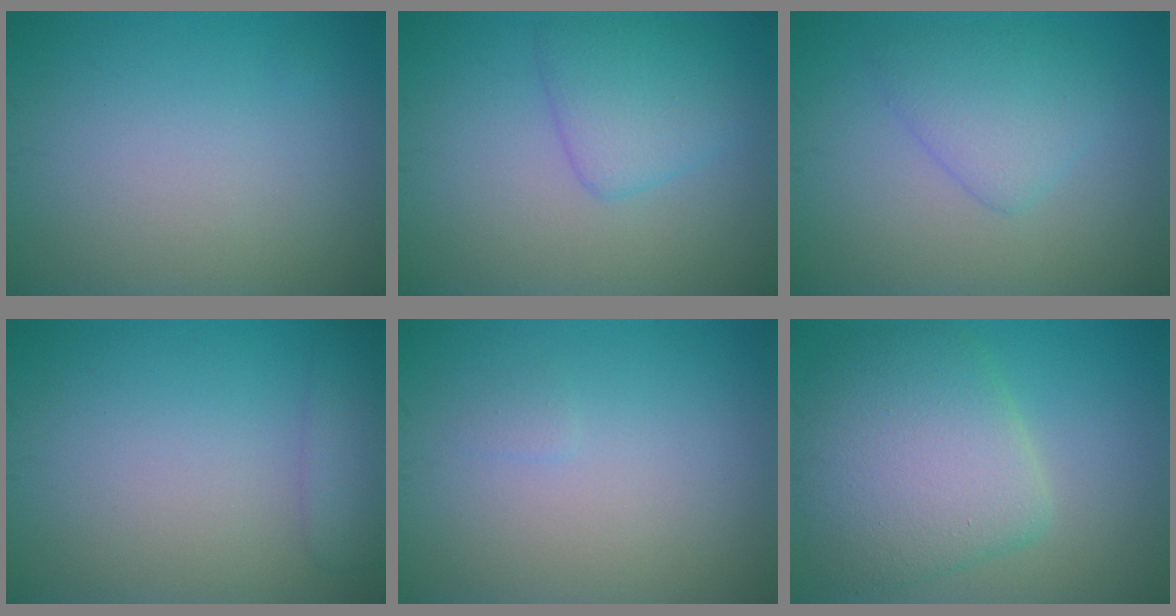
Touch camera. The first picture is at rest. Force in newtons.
{"total": 3.4, "press": 3.4, "slide": 0.2}
{"total": 3.2, "press": 3.2, "slide": 0.1}
{"total": 2.4, "press": 2.3, "slide": 0.3}
{"total": 0.5, "press": 0.5, "slide": 0.1}
{"total": 7.4, "press": 7.4, "slide": 0.3}